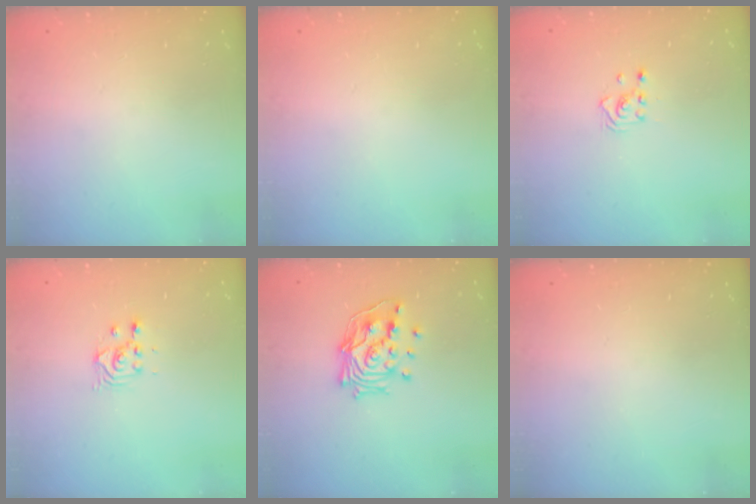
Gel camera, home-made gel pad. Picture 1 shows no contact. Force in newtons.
{"total": 0.0}
{"total": 2.8, "press": 2.8, "slide": 0.3}
{"total": 2.8, "press": 2.8, "slide": 0.1}
{"total": 14.9, "press": 14.8, "slide": 1.4}
{"total": 0.0}